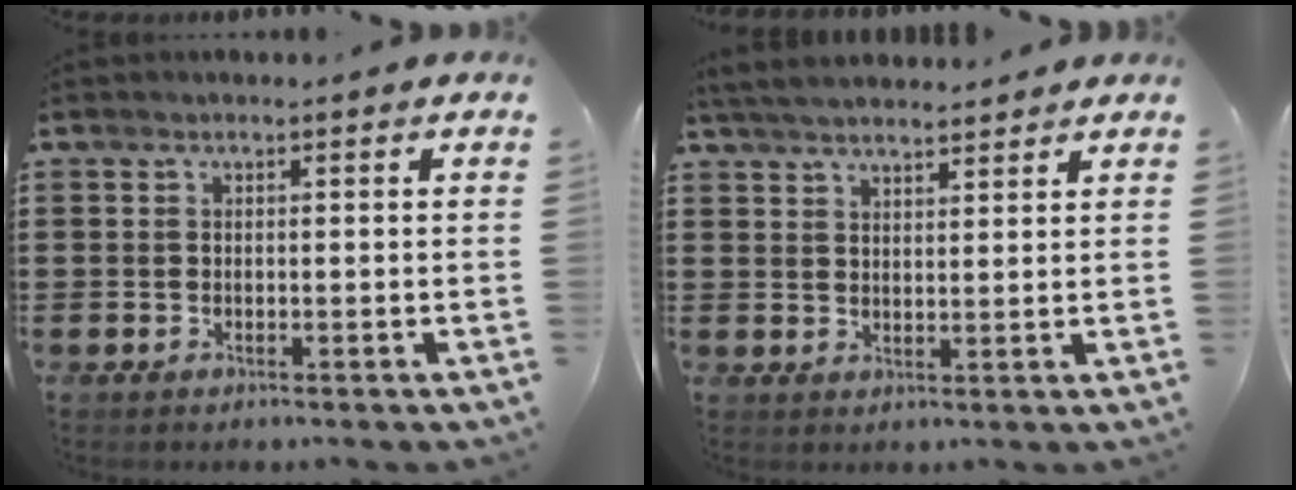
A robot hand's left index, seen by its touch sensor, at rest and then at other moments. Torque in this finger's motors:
{"motor_torque": [2.14, 0.00, 0.41, 0.07]}